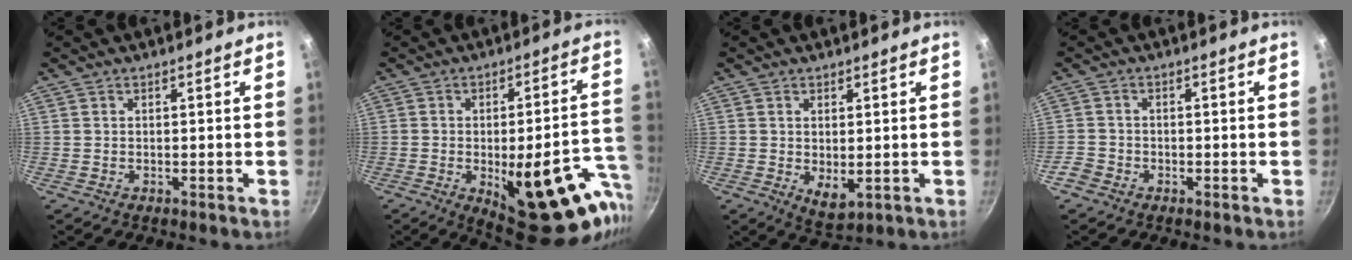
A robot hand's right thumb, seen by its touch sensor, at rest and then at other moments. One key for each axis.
{"total": 23.8, "fx": -8.5, "fy": 9.3, "fz": 20.2, "tx": -0.198, "ty": 0.016, "tz": -0.097}
{"total": 4.7, "fx": 0.0, "fy": 2.5, "fz": 4.0, "tx": -0.063, "ty": -0.018, "tz": 0.008}
{"total": 2.8, "fx": -1.8, "fy": 2.0, "fz": 0.7, "tx": -0.015, "ty": 0.017, "tz": -0.036}